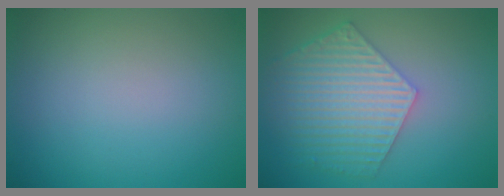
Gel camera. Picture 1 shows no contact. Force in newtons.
{"total": 6.2, "press": 4.5, "slide": 4.2}